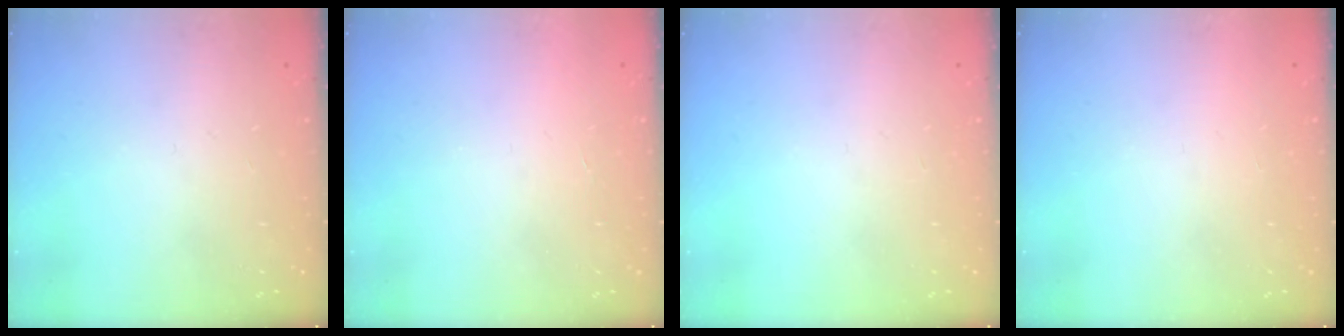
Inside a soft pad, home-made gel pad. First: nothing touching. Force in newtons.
{"total": 1.6, "press": 1.5, "slide": 0.1}
{"total": 0.0}
{"total": 1.5, "press": 1.5, "slide": 0.1}